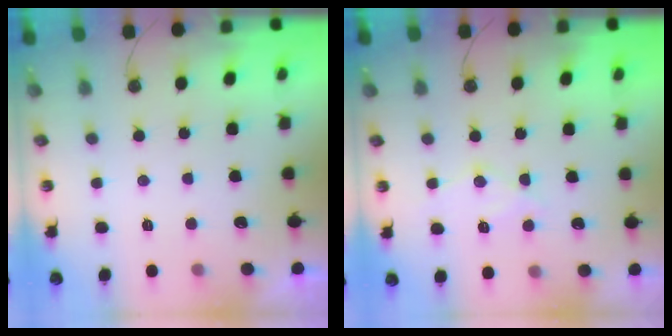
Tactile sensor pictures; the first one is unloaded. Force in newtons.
{"total": 10.6, "press": 10.6, "slide": 0.9}